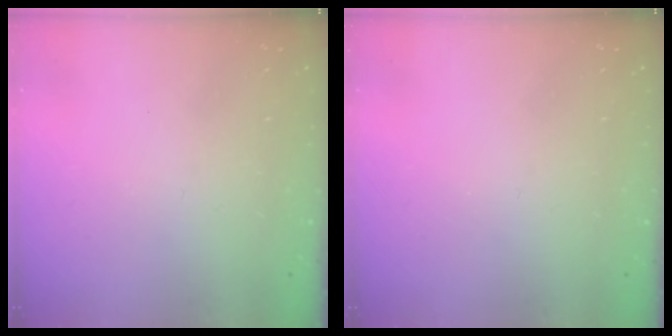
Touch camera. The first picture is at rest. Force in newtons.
{"total": 0.0}